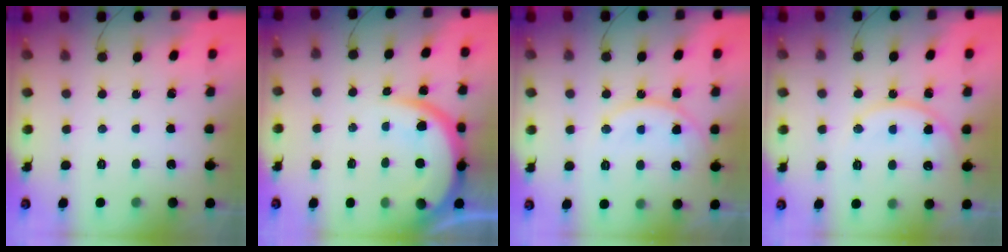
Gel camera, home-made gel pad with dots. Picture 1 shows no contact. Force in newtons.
{"total": 11.0, "press": 10.9, "slide": 1.2}
{"total": 13.5, "press": 13.4, "slide": 1.2}
{"total": 12.8, "press": 12.8, "slide": 1.1}